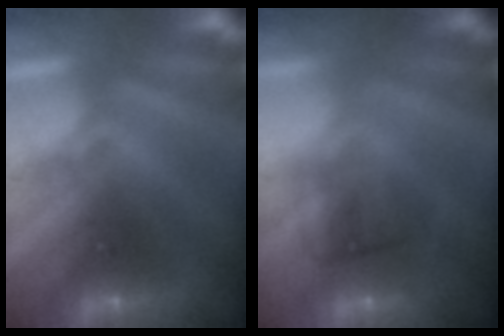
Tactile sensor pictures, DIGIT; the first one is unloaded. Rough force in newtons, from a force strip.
{"total": 1.6}